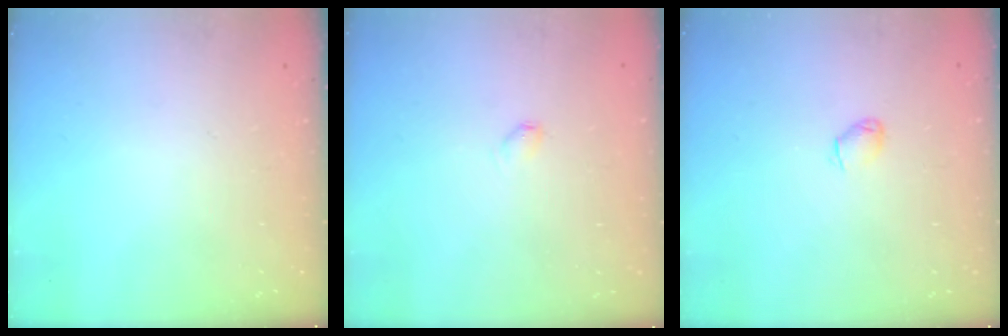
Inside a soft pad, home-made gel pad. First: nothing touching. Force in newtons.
{"total": 2.7, "press": 2.7, "slide": 0.4}
{"total": 2.0, "press": 2.0, "slide": 0.4}